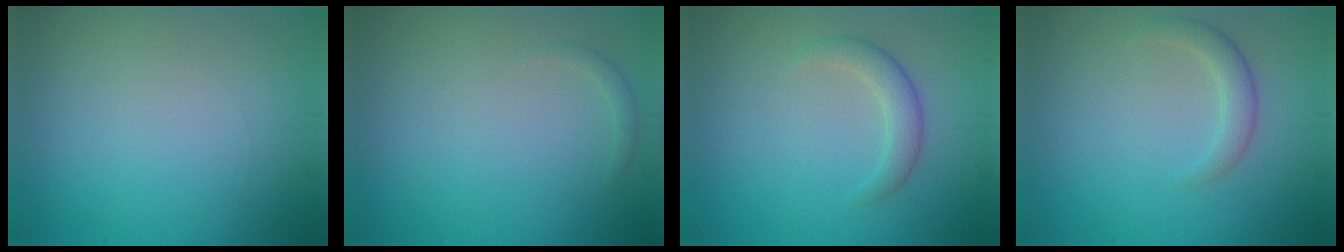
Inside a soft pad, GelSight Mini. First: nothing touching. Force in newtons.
{"total": 0.7, "press": 0.7, "slide": 0.1}
{"total": 2.2, "press": 2.2, "slide": 0.1}
{"total": 2.0, "press": 2.0, "slide": 0.1}